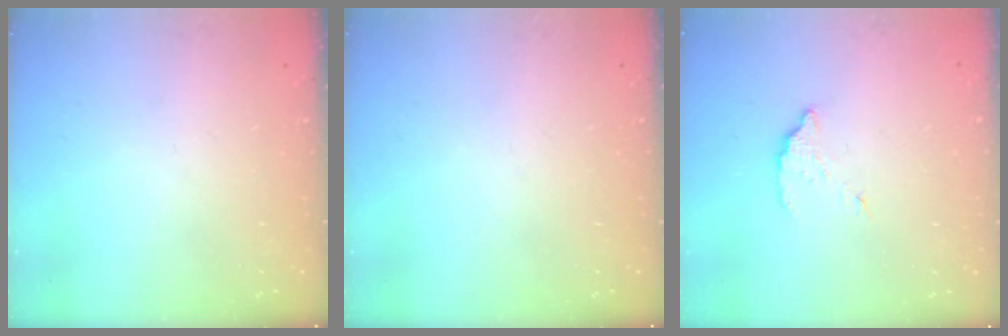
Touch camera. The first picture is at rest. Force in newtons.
{"total": 0.0}
{"total": 2.9, "press": 2.9, "slide": 0.2}